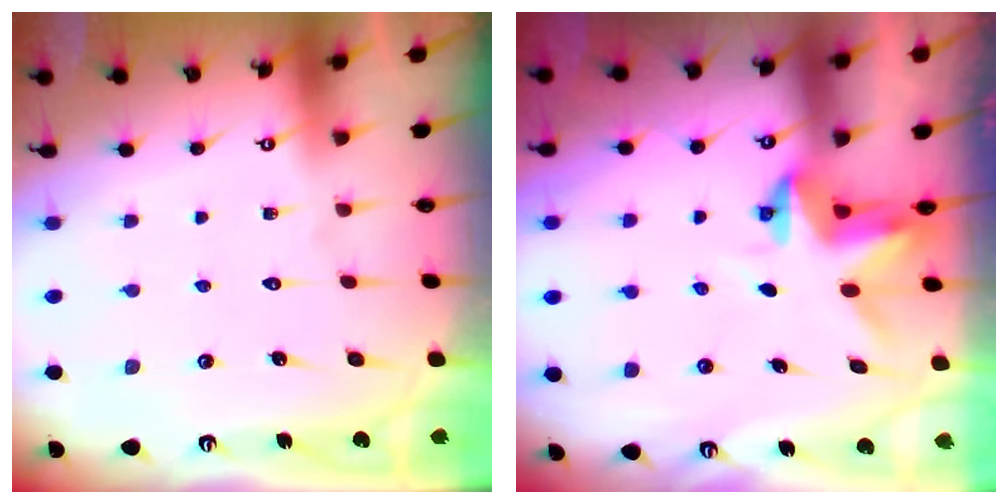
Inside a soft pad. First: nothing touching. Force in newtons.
{"total": 3.4, "press": 3.4, "slide": 0.2}